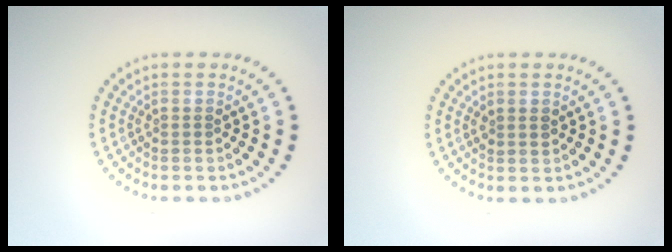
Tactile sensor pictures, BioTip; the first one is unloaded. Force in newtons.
{"total": 1.0, "press": 0.9, "slide": 0.4}